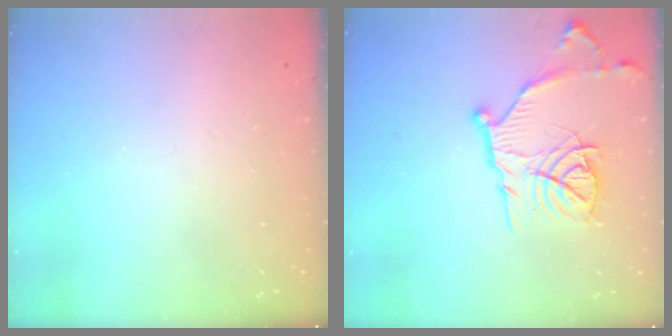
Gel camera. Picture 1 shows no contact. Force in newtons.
{"total": 15.2, "press": 15.2, "slide": 1.1}